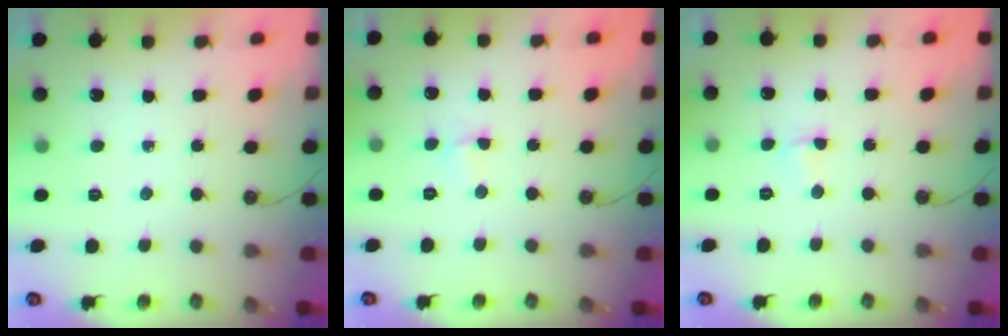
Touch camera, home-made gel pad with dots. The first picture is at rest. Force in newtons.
{"total": 2.3, "press": 2.2, "slide": 0.5}
{"total": 2.9, "press": 2.9, "slide": 0.6}